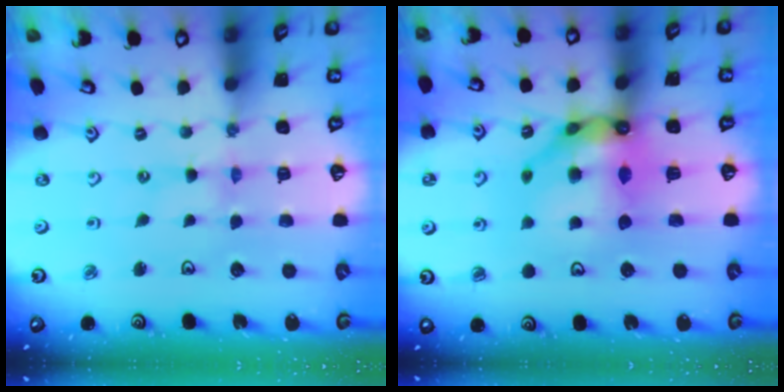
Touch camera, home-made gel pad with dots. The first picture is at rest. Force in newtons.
{"total": 14.7, "press": 14.6, "slide": 1.6}